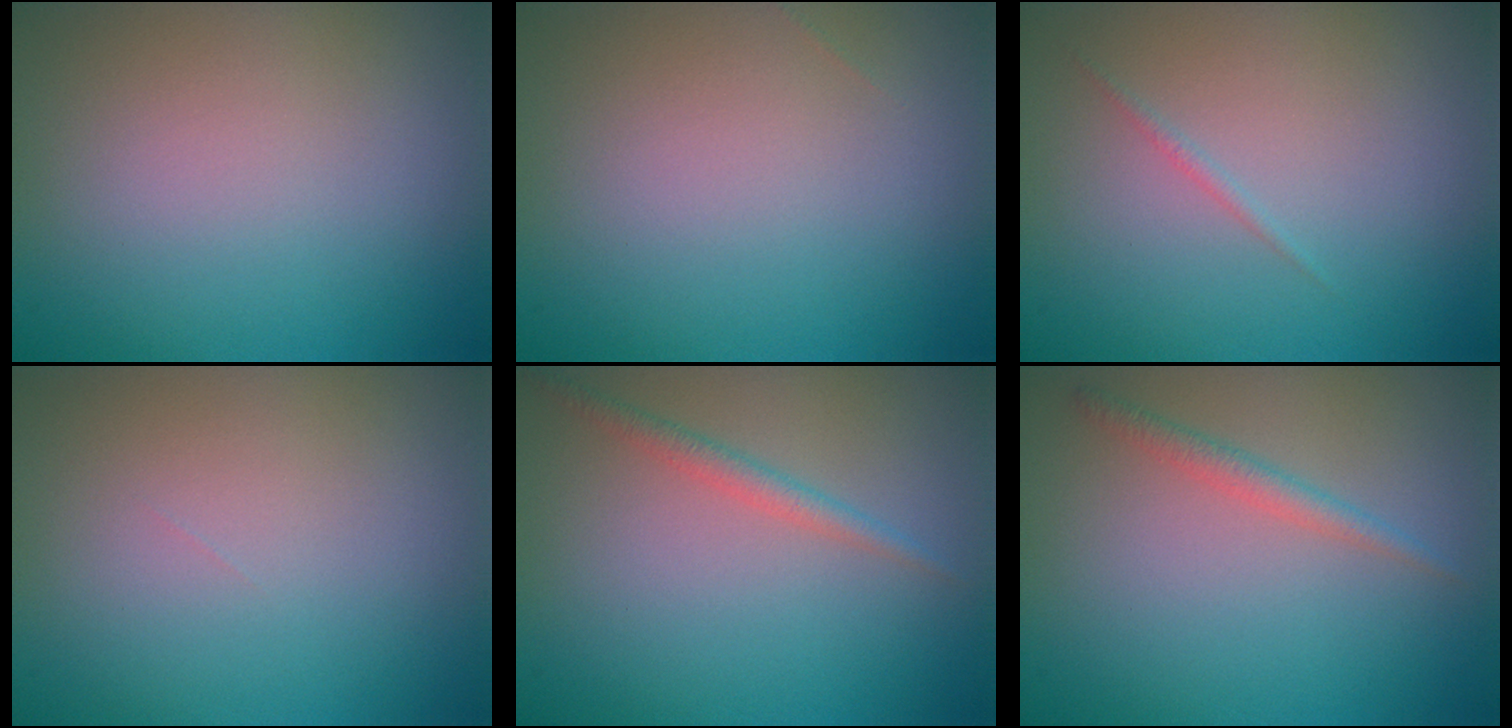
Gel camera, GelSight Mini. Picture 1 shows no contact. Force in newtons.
{"total": 0.0}
{"total": 0.6, "press": 0.6, "slide": 0.0}
{"total": 0.0}
{"total": 1.5, "press": 1.5, "slide": 0.1}
{"total": 1.5, "press": 1.5, "slide": 0.0}